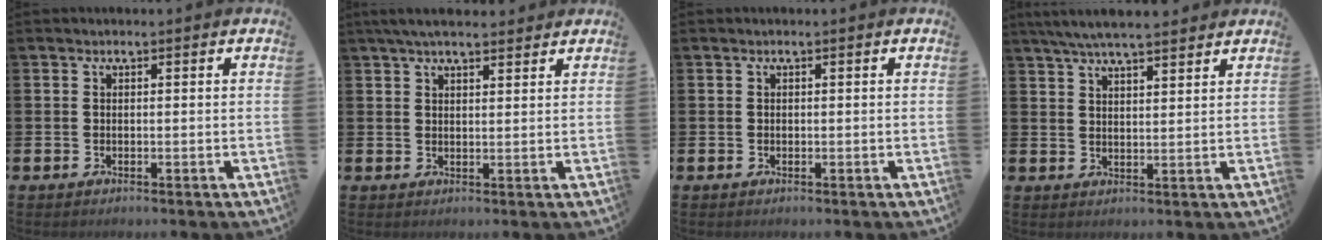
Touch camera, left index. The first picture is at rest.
{"total": 4.0, "force": [3.5, 0.9, 1.6], "torque": [-0.035, -0.006, 0.065]}
{"total": 0.0}
{"total": 5.7, "force": [5.3, 0.8, 2.0], "torque": [-0.050, -0.014, 0.096]}